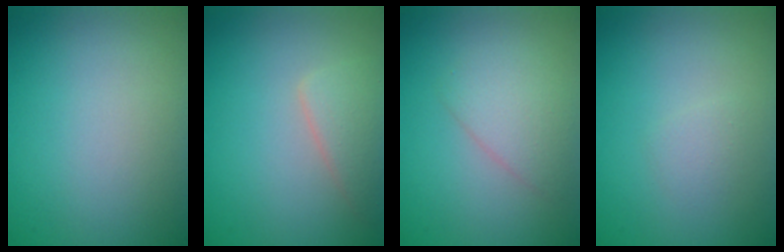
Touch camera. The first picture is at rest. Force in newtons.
{"total": 2.7, "press": 2.7, "slide": 0.1}
{"total": 2.4, "press": 2.4, "slide": 0.1}
{"total": 0.9, "press": 0.9, "slide": 0.1}